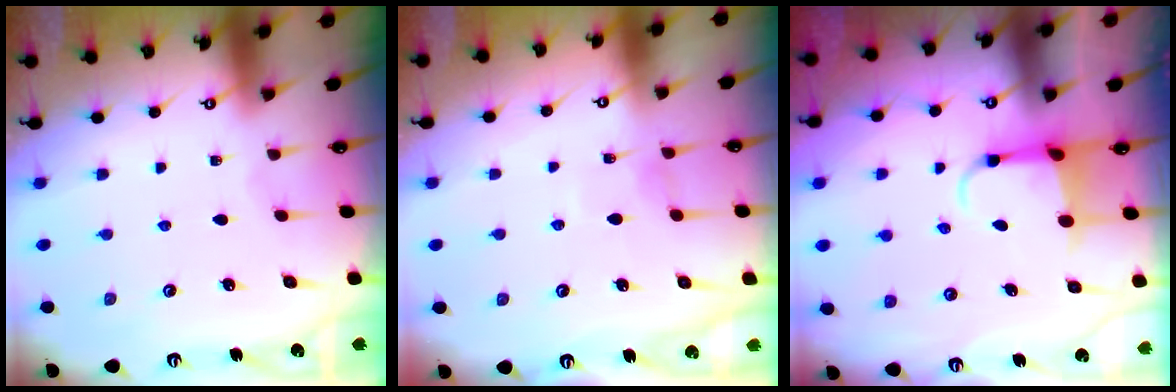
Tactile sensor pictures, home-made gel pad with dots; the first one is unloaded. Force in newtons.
{"total": 8.8, "press": 8.7, "slide": 0.7}
{"total": 3.9, "press": 3.7, "slide": 1.3}